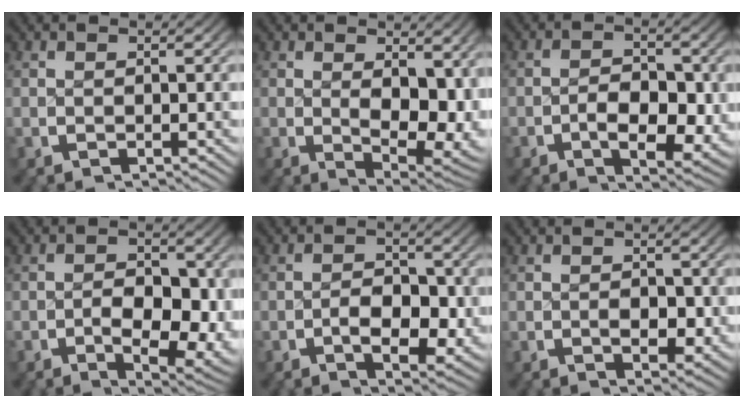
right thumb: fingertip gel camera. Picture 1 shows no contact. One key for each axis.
{"total": 7.1, "fx": 0.1, "fy": 3.9, "fz": 6.0, "tx": -0.097, "ty": -0.039, "tz": 0.018}
{"total": 5.8, "fx": -1.0, "fy": 3.2, "fz": 4.7, "tx": -0.076, "ty": -0.019, "tz": -0.013}
{"total": 7.6, "fx": -1.4, "fy": 4.0, "fz": 6.2, "tx": -0.105, "ty": -0.035, "tz": -0.012}
{"total": 4.8, "fx": -0.9, "fy": 2.8, "fz": 3.8, "tx": -0.059, "ty": -0.016, "tz": -0.012}
{"total": 2.4, "fx": -0.1, "fy": 1.5, "fz": 1.9, "tx": -0.026, "ty": -0.007, "tz": -0.001}